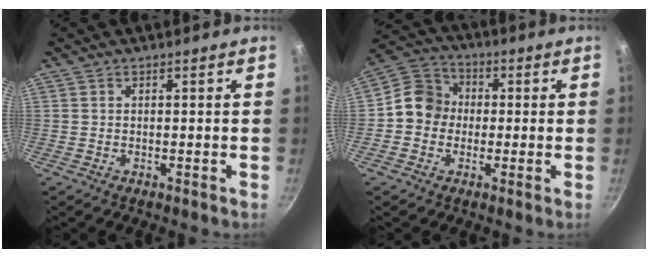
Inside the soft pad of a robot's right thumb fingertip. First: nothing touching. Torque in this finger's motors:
{"motor_torque": [0.80, 1.27, 0.33, -0.84, 0.03]}